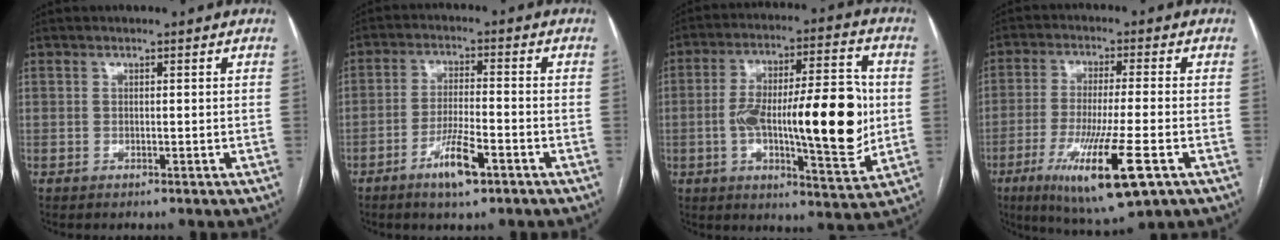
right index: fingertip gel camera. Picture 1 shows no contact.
{"total": 6.8, "force": [-3.9, 1.0, 5.6], "torque": [-0.109, -0.006, -0.067]}
{"total": 20.5, "force": [-1.0, 5.1, 19.8], "torque": [-0.312, 0.016, -0.009]}
{"total": 14.2, "force": [-6.1, 1.1, 12.8], "torque": [-0.243, -0.040, -0.098]}